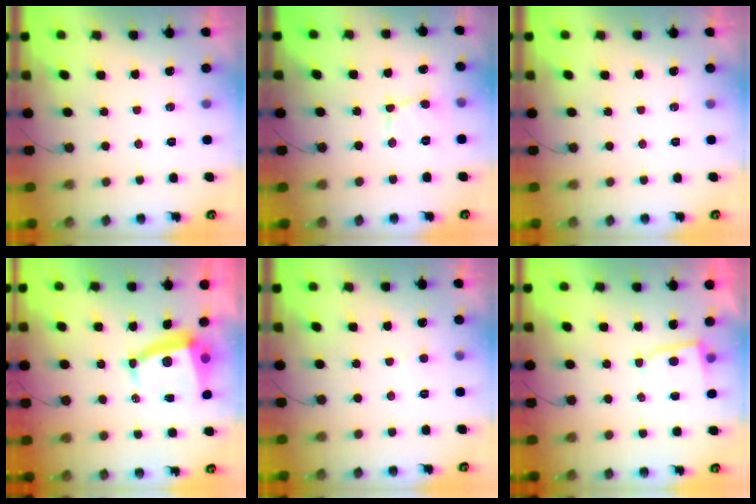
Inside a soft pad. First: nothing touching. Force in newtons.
{"total": 2.2, "press": 2.2, "slide": 0.1}
{"total": 0.0}
{"total": 7.1, "press": 7.1, "slide": 0.9}
{"total": 2.5, "press": 2.4, "slide": 0.3}
{"total": 4.1, "press": 4.1, "slide": 0.4}